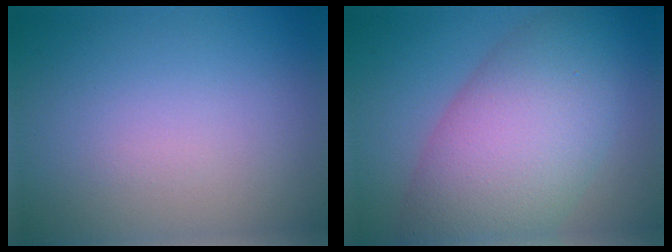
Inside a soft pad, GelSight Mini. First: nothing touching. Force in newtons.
{"total": 10.6, "press": 10.6, "slide": 0.5}